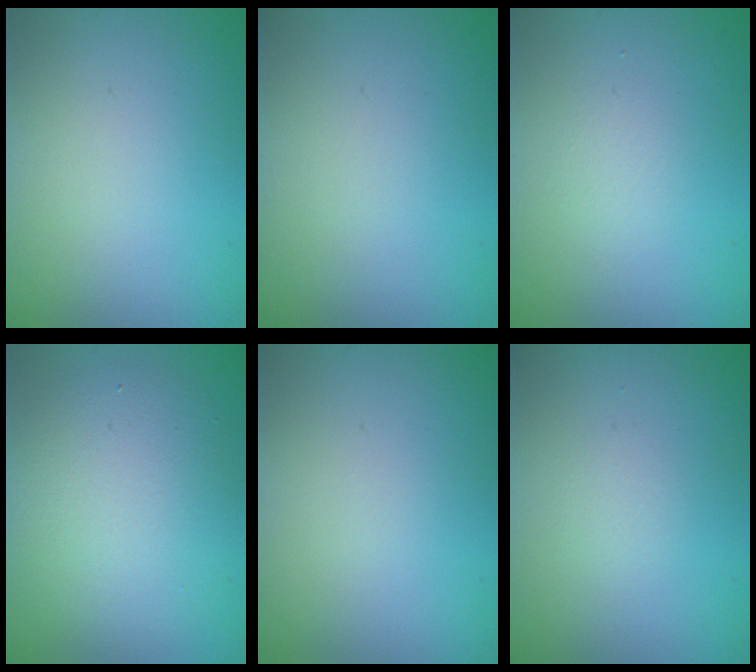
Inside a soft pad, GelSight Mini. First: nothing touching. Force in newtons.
{"total": 0.0}
{"total": 0.8, "press": 0.8, "slide": 0.0}
{"total": 5.8, "press": 5.8, "slide": 0.4}
{"total": 0.0}
{"total": 0.6, "press": 0.6, "slide": 0.1}